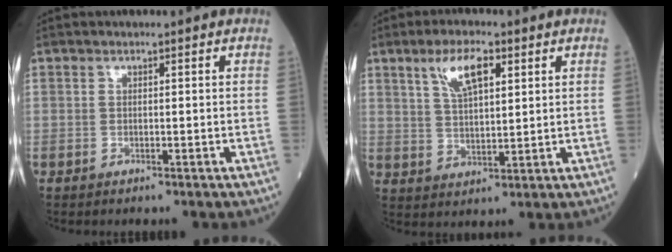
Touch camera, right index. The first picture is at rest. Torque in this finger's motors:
{"motor_torque": [0.19, 0.13, 0.13, 0.05]}